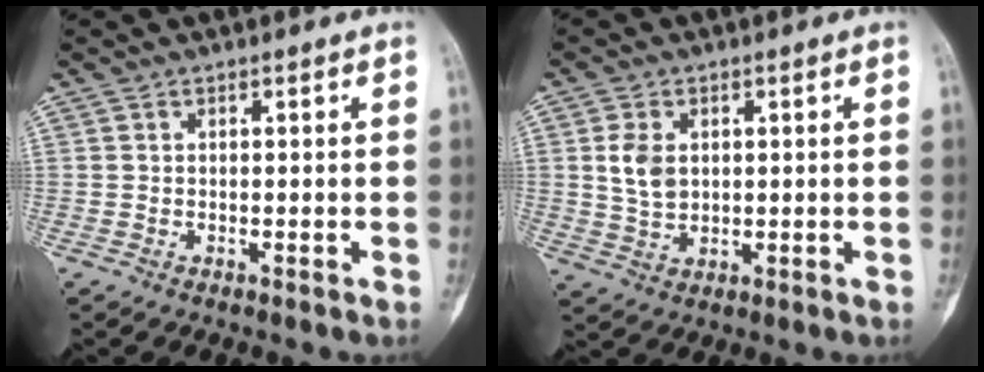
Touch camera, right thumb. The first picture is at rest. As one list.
[{"total": 5.6, "force": [1.2, 3.8, 3.9], "torque": [-0.066, -0.005, 0.030]}]